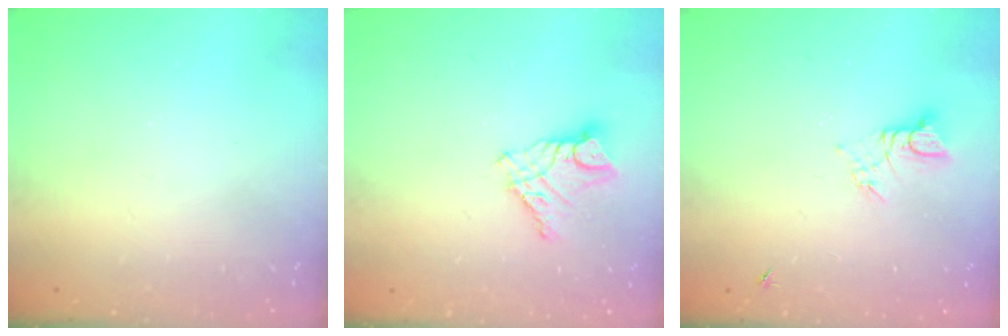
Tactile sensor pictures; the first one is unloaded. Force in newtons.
{"total": 9.7, "press": 9.7, "slide": 0.6}
{"total": 4.3, "press": 4.3, "slide": 0.5}